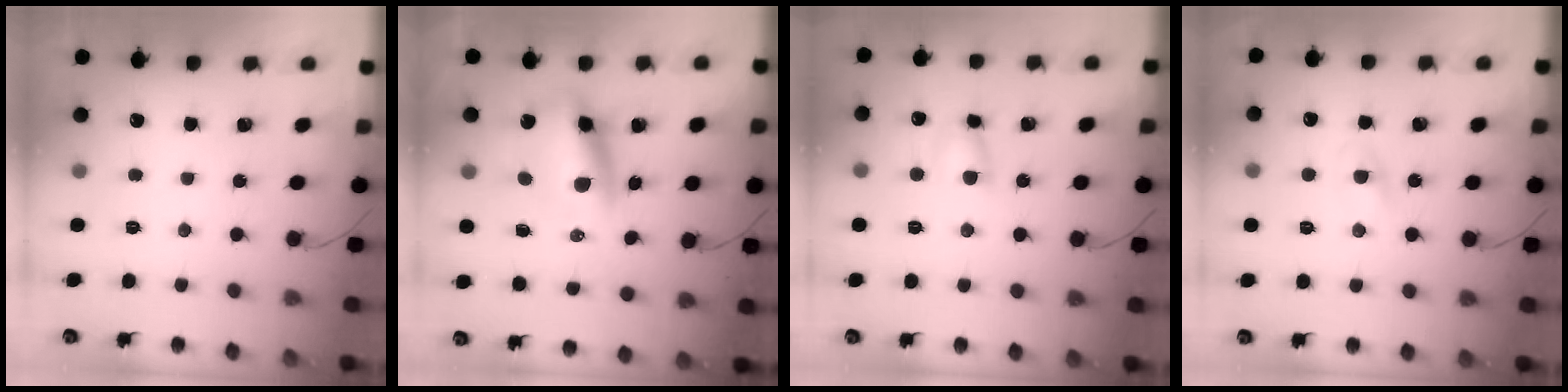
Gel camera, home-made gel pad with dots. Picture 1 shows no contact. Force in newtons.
{"total": 10.6, "press": 10.3, "slide": 2.6}
{"total": 5.2, "press": 5.2, "slide": 0.6}
{"total": 1.8, "press": 1.5, "slide": 0.9}